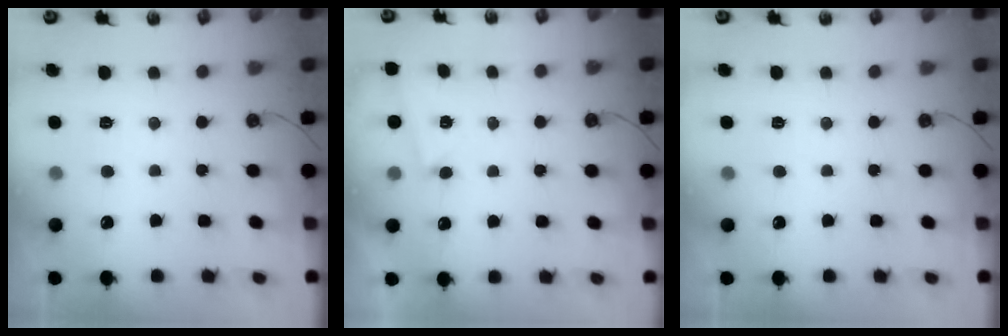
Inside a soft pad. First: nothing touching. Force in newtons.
{"total": 2.9, "press": 2.4, "slide": 1.5}
{"total": 0.0}